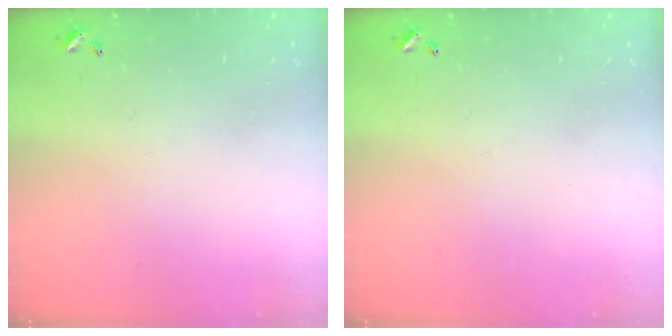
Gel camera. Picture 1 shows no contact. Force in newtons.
{"total": 0.0}